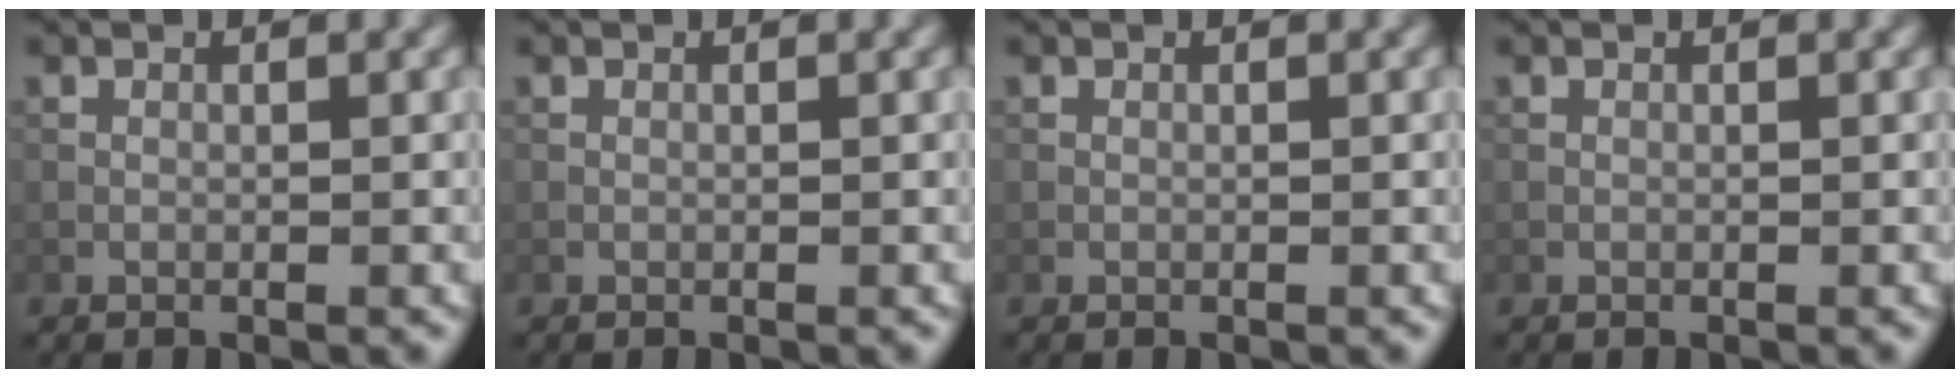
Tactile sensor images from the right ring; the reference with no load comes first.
{"total": 0.0}
{"total": 0.0}
{"total": 0.0}